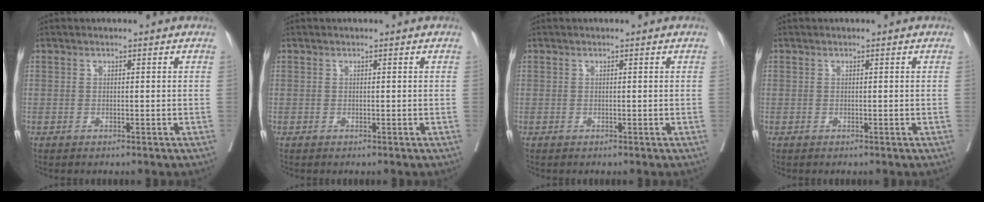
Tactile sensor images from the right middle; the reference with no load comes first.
{"total": 0.0}
{"total": 0.0}
{"total": 0.0}